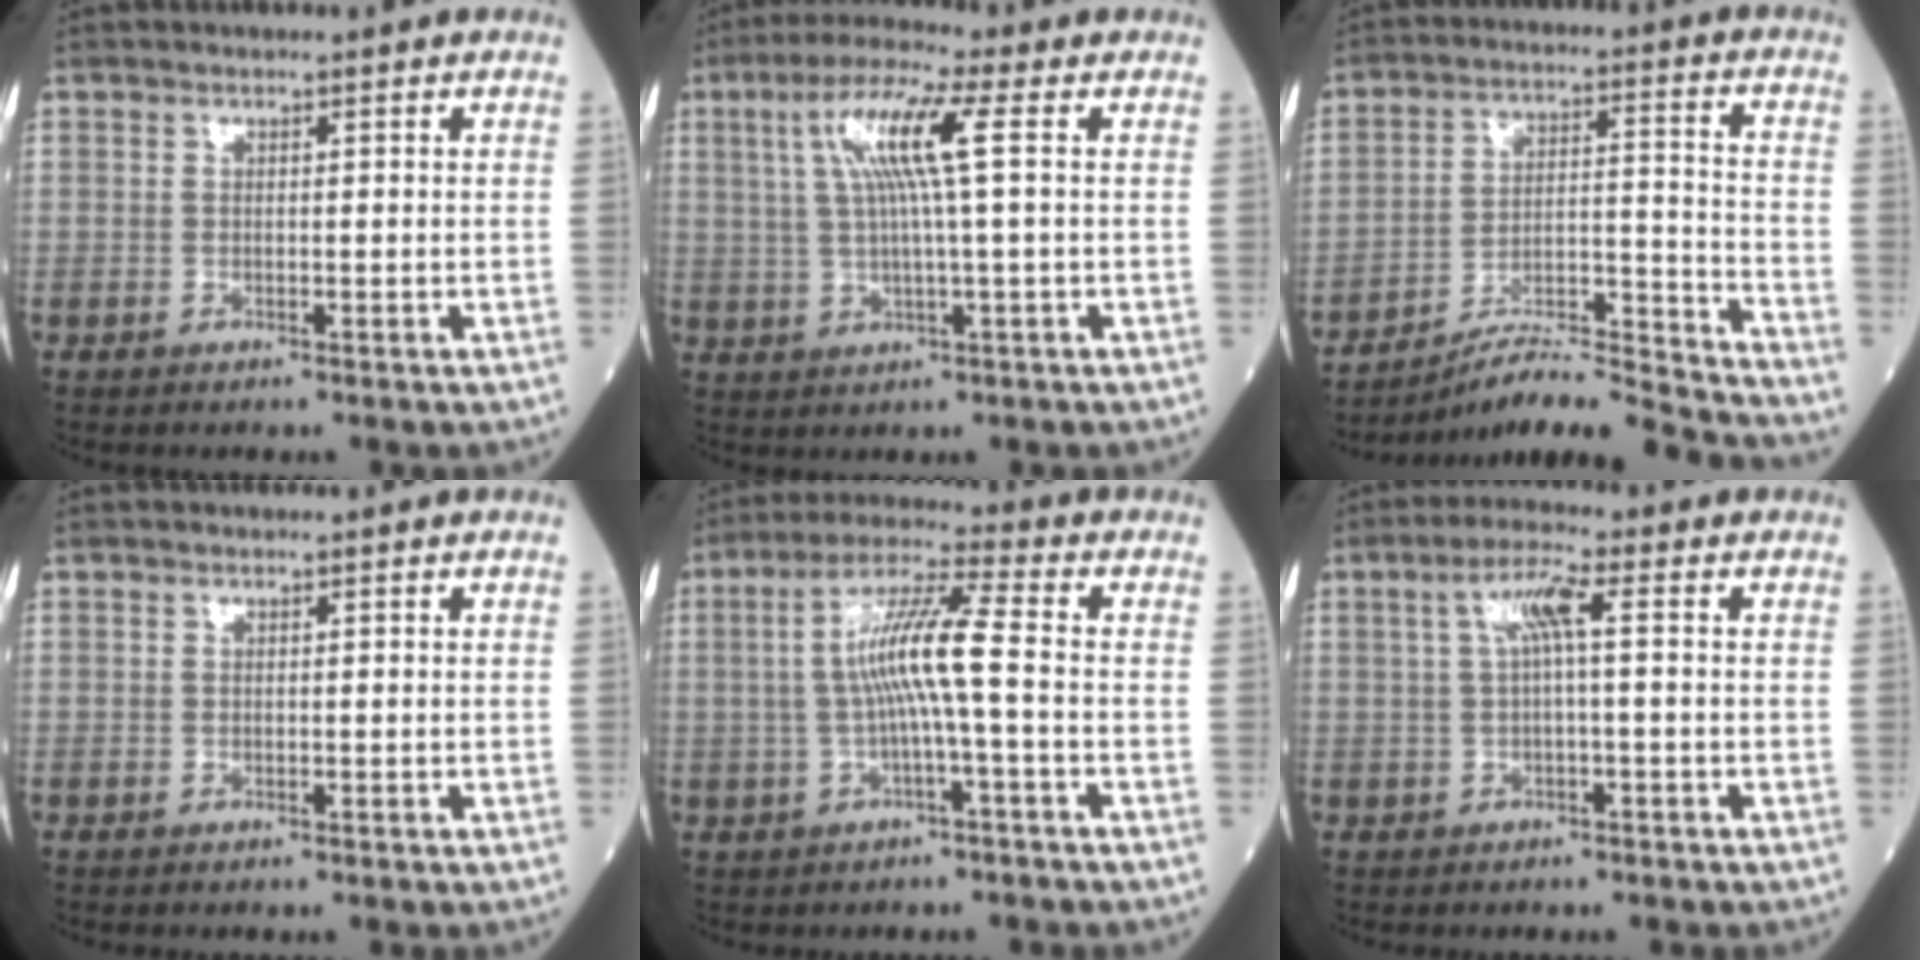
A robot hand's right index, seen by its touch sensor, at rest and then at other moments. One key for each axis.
{"total": 9.0, "fx": 2.4, "fy": -0.2, "fz": 8.6, "tx": -0.172, "ty": 0.016, "tz": 0.045}
{"total": 14.8, "fx": -14.2, "fy": -2.1, "fz": 3.9, "tx": -0.055, "ty": 0.024, "tz": -0.232}
{"total": 0.0}
{"total": 8.6, "fx": -0.5, "fy": -0.3, "fz": 8.5, "tx": -0.166, "ty": 0.016, "tz": -0.011}
{"total": 4.4, "fx": 0.7, "fy": 0.3, "fz": 4.4, "tx": -0.085, "ty": 0.017, "tz": 0.016}